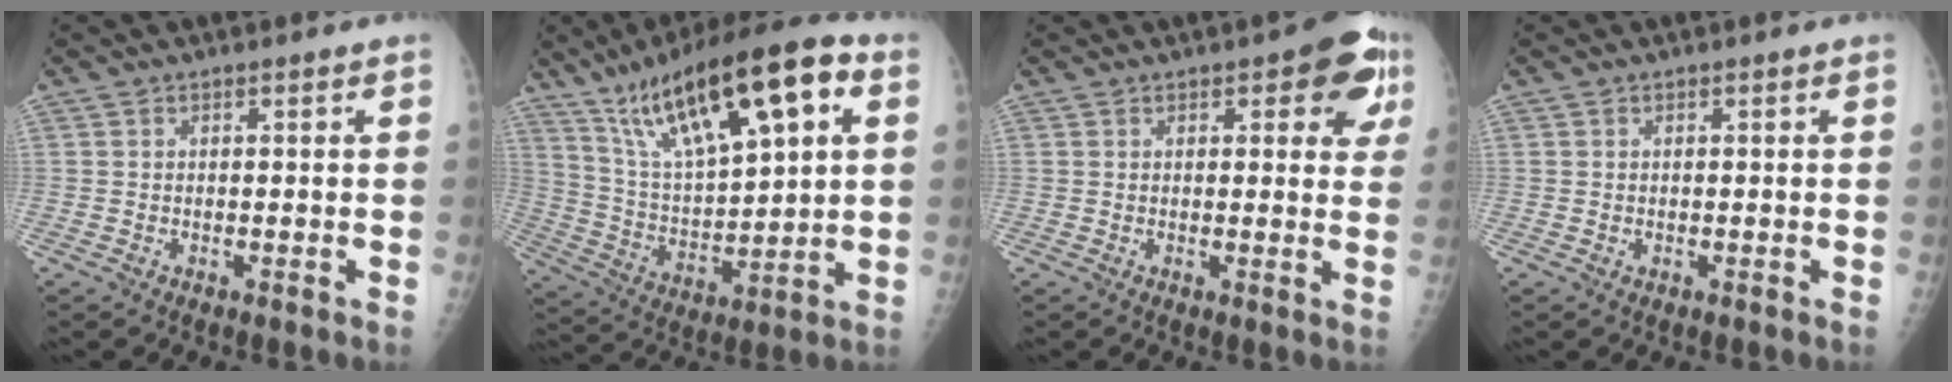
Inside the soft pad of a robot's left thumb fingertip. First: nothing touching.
{"total": 23.6, "force": [11.3, 7.7, 19.2], "torque": [-0.303, -0.008, 0.202]}
{"total": 8.5, "force": [3.6, 3.6, 6.8], "torque": [-0.038, -0.007, 0.033]}
{"total": 0.0}